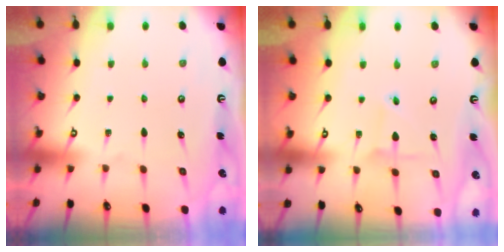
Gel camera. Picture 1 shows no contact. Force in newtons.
{"total": 2.4, "press": 2.4, "slide": 0.2}